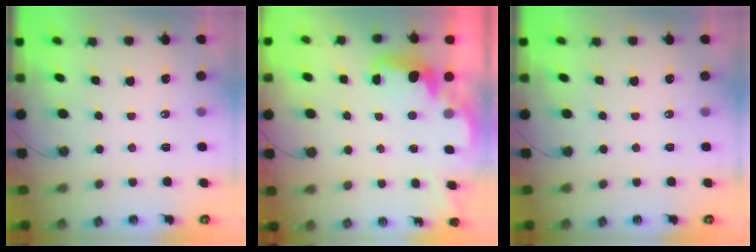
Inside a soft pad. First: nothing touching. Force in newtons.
{"total": 2.5, "press": 2.5, "slide": 0.6}
{"total": 0.0}